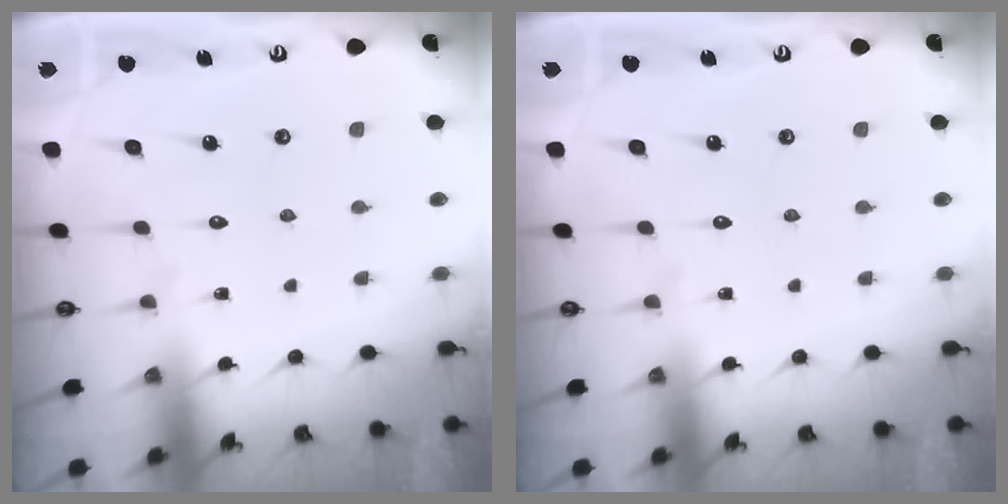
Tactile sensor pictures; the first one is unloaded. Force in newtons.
{"total": 0.0}